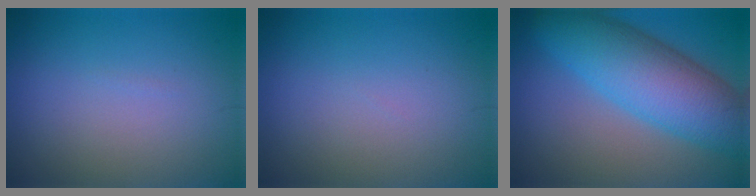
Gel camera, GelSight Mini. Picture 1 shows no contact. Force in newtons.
{"total": 0.0}
{"total": 9.6, "press": 9.6, "slide": 0.1}